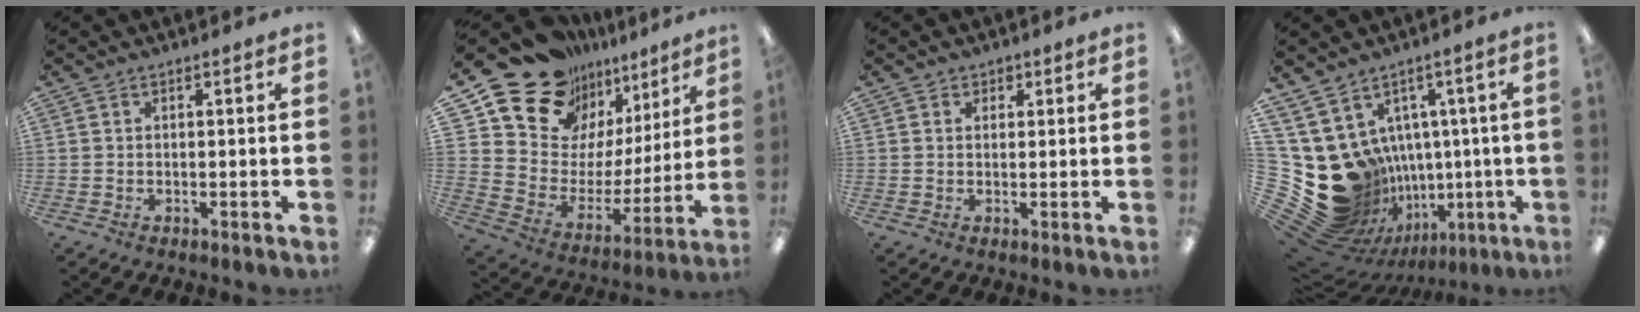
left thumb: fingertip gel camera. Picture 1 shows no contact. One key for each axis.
{"total": 19.8, "fx": 15.6, "fy": 10.8, "fz": 5.8, "tx": -0.123, "ty": -0.119, "tz": 0.293}
{"total": 1.4, "fx": 0.8, "fy": 1.2, "fz": 0.1, "tx": 0.006, "ty": -0.001, "tz": 0.011}
{"total": 17.8, "fx": -0.6, "fy": 15.9, "fz": 8.0, "tx": -0.196, "ty": -0.039, "tz": 0.040}